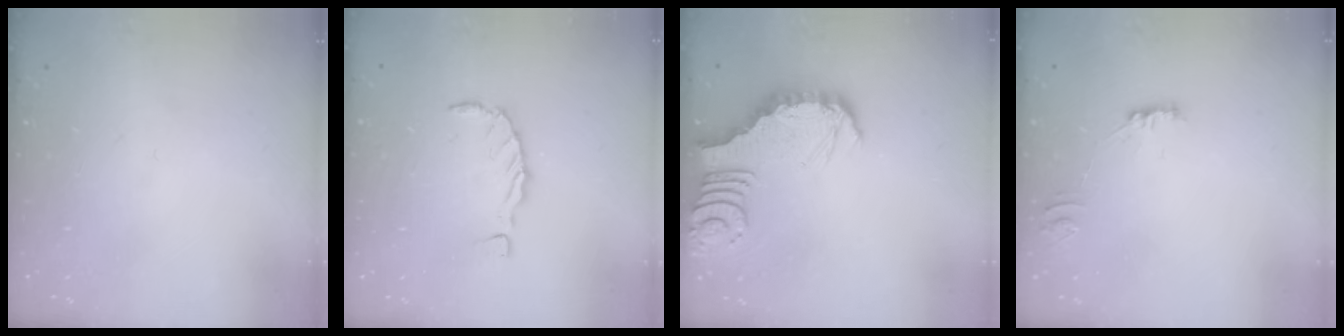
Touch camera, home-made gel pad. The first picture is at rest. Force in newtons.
{"total": 0.0}
{"total": 3.9, "press": 3.8, "slide": 0.7}
{"total": 3.4, "press": 3.4, "slide": 0.3}